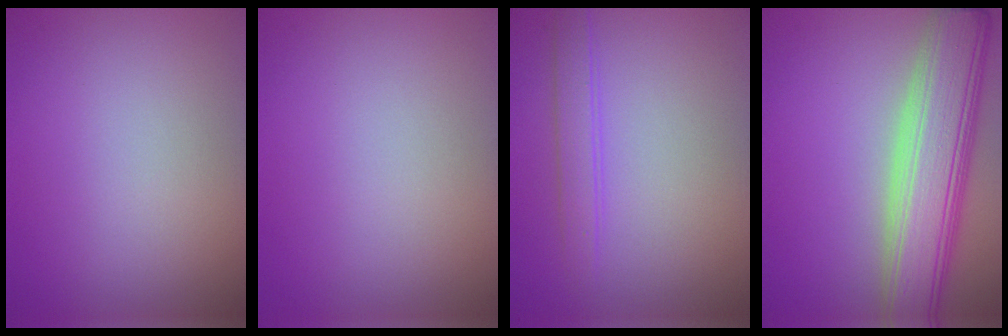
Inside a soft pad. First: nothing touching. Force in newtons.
{"total": 0.0}
{"total": 1.9, "press": 1.9, "slide": 0.1}
{"total": 8.5, "press": 8.5, "slide": 0.5}